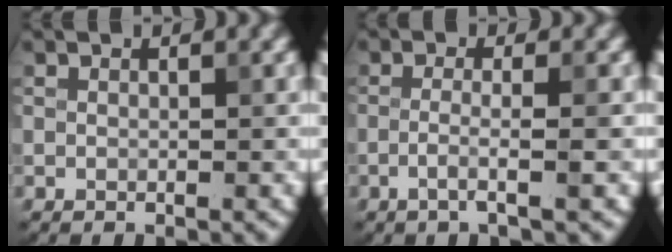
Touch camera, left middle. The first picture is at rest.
{"total": 2.4, "force": [-0.9, 0.4, 2.2], "torque": [-0.033, 0.003, -0.027]}